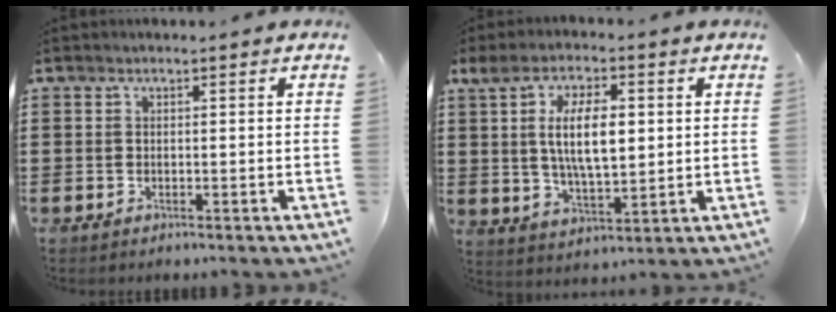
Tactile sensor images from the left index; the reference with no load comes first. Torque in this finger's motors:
{"motor_torque": [2.14, 0.00, 1.05, 0.21]}